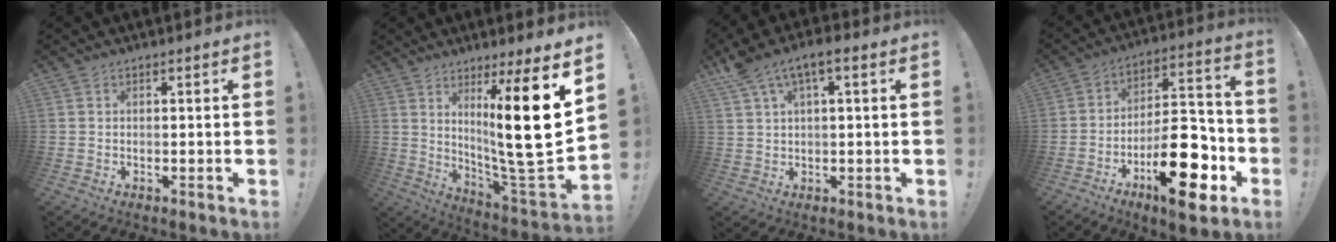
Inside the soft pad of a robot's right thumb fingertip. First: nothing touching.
{"total": 19.5, "force": [5.0, 1.7, 18.8], "torque": [-0.298, -0.049, 0.067]}
{"total": 6.9, "force": [3.4, 2.5, 5.5], "torque": [-0.100, -0.005, 0.062]}
{"total": 19.7, "force": [-8.8, 9.4, 14.9], "torque": [-0.200, 0.062, -0.128]}